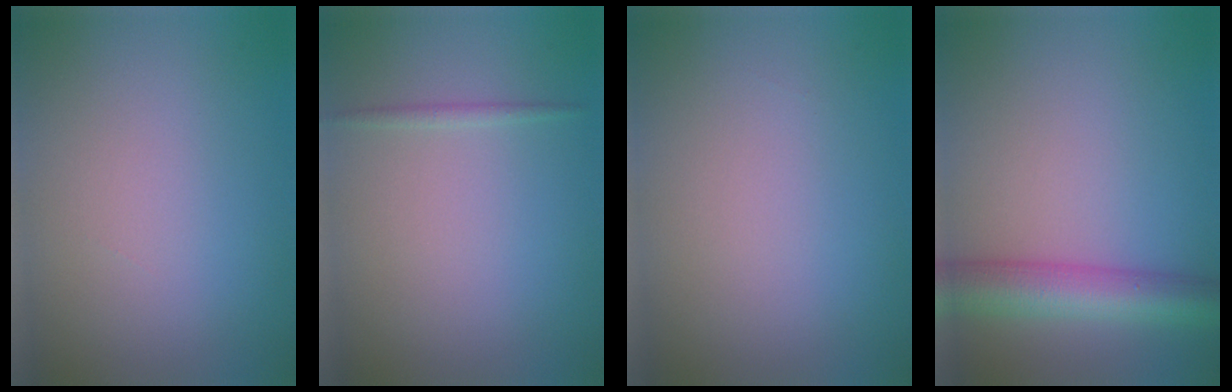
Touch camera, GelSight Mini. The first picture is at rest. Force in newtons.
{"total": 0.7, "press": 0.7, "slide": 0.0}
{"total": 0.0}
{"total": 6.1, "press": 6.1, "slide": 0.1}